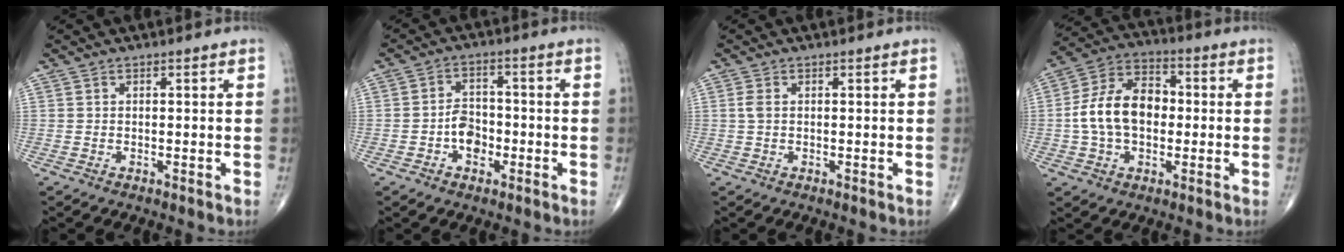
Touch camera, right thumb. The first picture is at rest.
{"total": 5.1, "force": [-2.0, 3.8, 2.7], "torque": [-0.022, 0.024, -0.044]}
{"total": 1.4, "force": [0.2, 0.8, 1.1], "torque": [-0.029, 0.003, 0.002]}
{"total": 13.5, "force": [-0.4, 8.9, 10.1], "torque": [-0.172, 0.033, -0.015]}